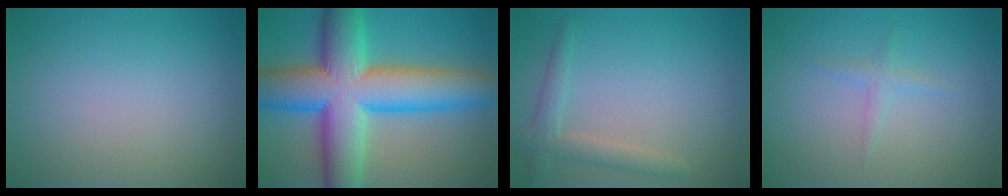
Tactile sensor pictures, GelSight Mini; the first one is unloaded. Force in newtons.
{"total": 13.9, "press": 13.9, "slide": 0.5}
{"total": 2.4, "press": 2.4, "slide": 0.2}
{"total": 1.2, "press": 1.2, "slide": 0.1}